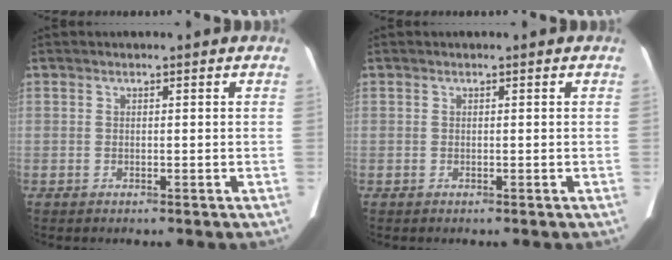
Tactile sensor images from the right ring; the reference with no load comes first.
{"total": 0.0}